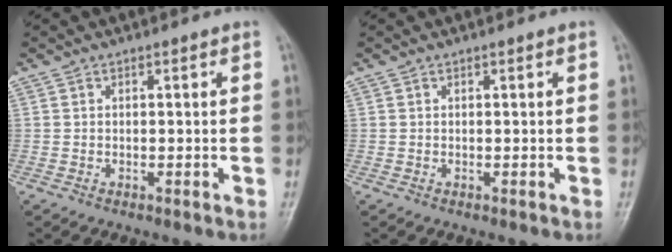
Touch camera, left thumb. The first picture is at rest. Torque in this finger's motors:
{"motor_torque": [0.00, 0.00, -0.02, 0.01, 0.00]}